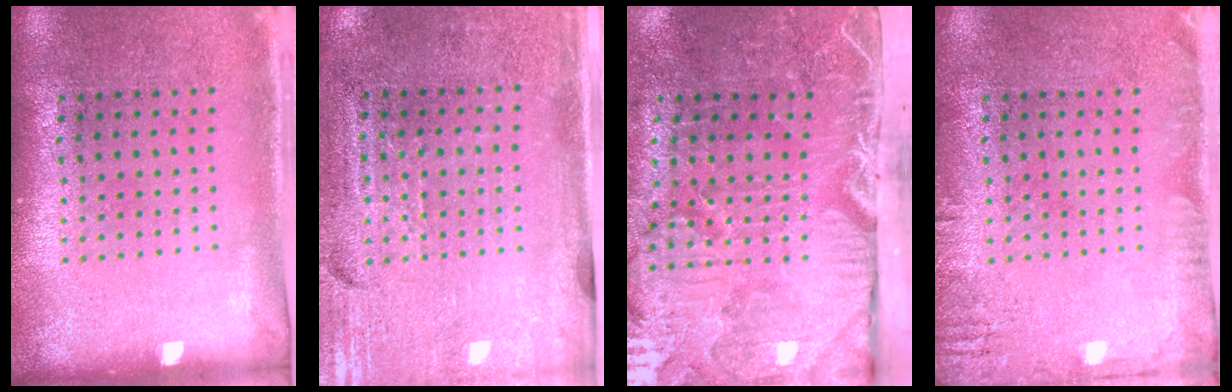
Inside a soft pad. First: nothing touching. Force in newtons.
{"total": 3.5, "press": 3.1, "slide": 1.5}
{"total": 5.3, "press": 4.4, "slide": 3.0}
{"total": 1.9, "press": 1.9, "slide": 0.3}